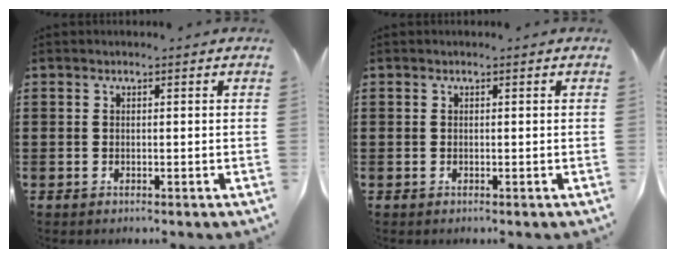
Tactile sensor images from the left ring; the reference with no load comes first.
{"total": 0.0}